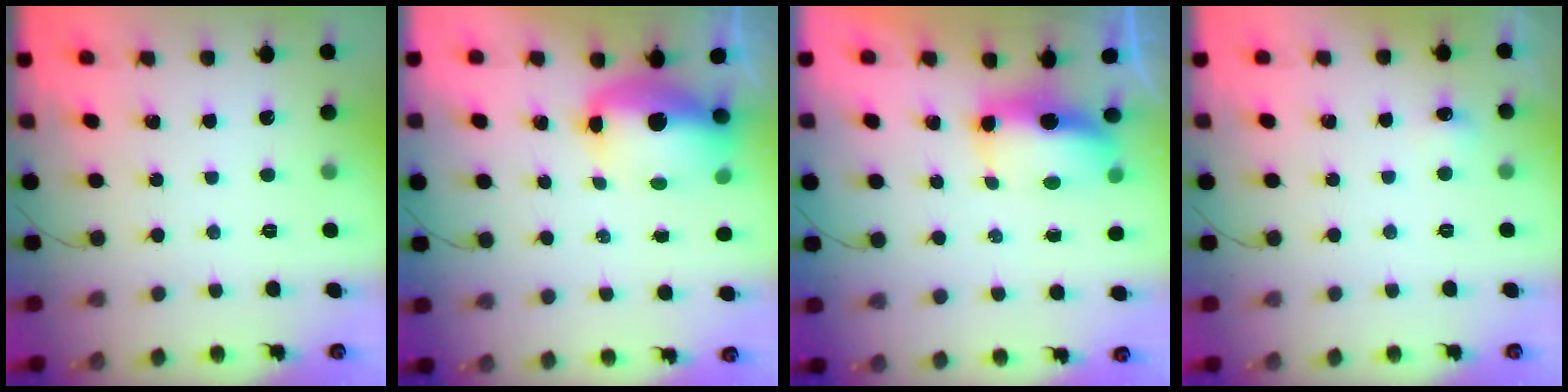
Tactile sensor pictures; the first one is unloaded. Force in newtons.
{"total": 12.2, "press": 11.9, "slide": 2.7}
{"total": 10.2, "press": 8.2, "slide": 6.1}
{"total": 3.7, "press": 3.3, "slide": 1.6}